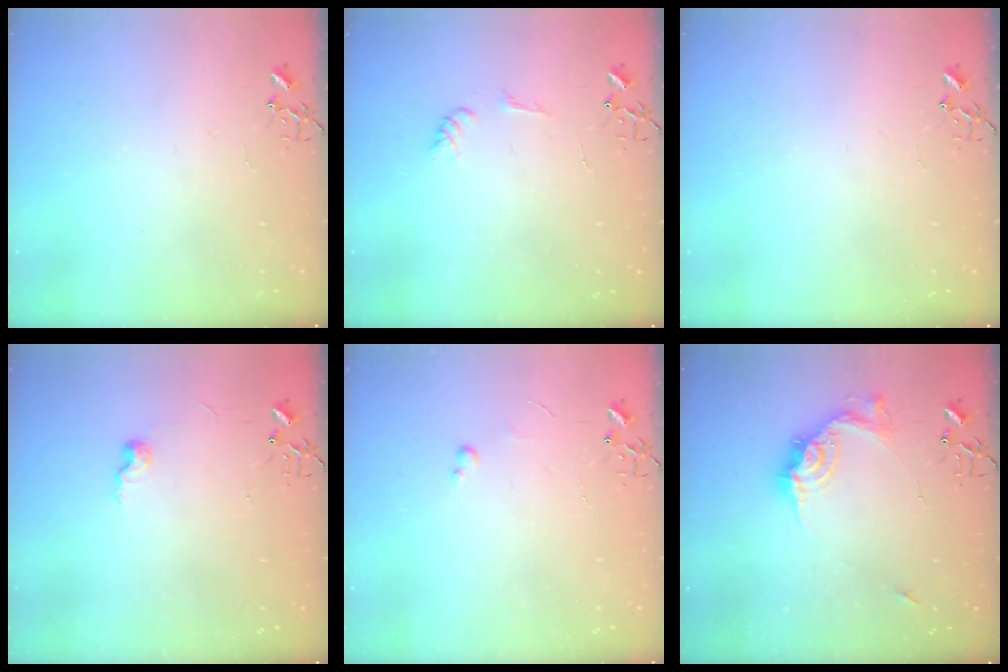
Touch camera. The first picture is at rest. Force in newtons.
{"total": 5.9, "press": 5.9, "slide": 0.6}
{"total": 0.0}
{"total": 7.0, "press": 7.0, "slide": 0.6}
{"total": 2.6, "press": 2.6, "slide": 0.4}
{"total": 14.2, "press": 14.2, "slide": 1.3}